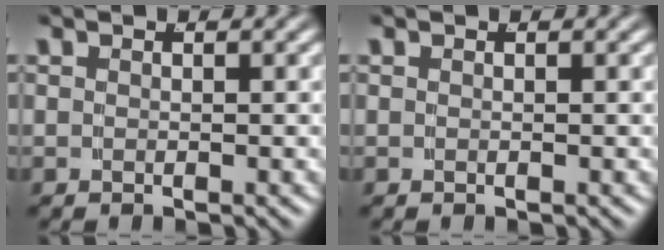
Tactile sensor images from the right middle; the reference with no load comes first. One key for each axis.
{"total": 0.0}